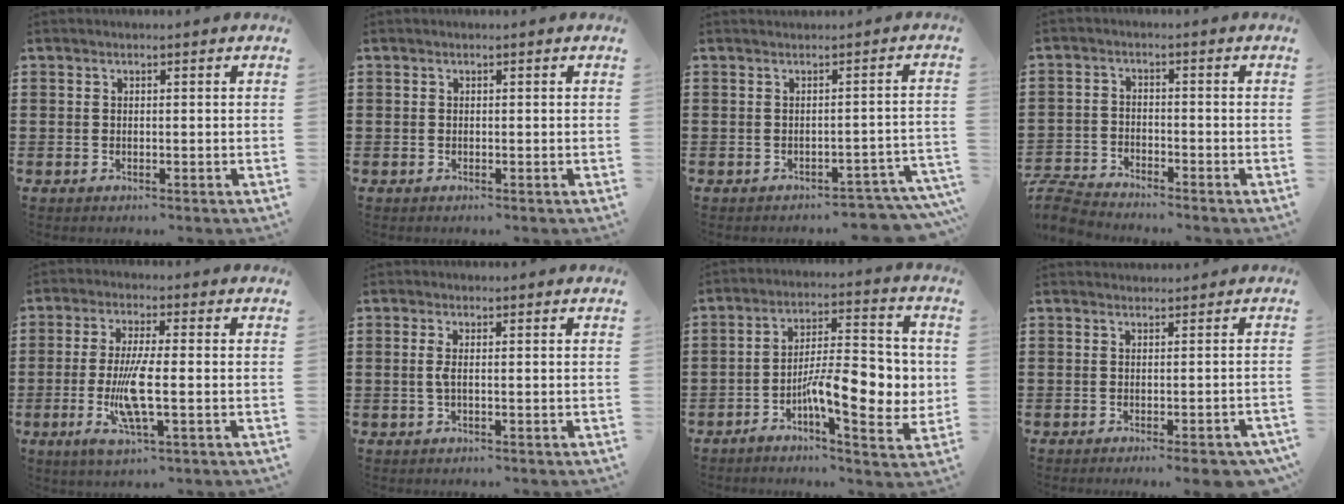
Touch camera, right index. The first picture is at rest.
{"total": 0.0}
{"total": 2.0, "force": [-1.9, 0.2, 0.6], "torque": [-0.016, -0.003, -0.040]}
{"total": 4.3, "force": [-4.2, 0.4, 0.5], "torque": [-0.033, -0.005, -0.093]}
{"total": 7.6, "force": [-1.5, 0.9, 7.4], "torque": [-0.153, -0.021, -0.032]}
{"total": 1.9, "force": [-0.2, 0.2, 1.8], "torque": [-0.044, -0.005, -0.006]}
{"total": 11.0, "force": [-2.3, 4.1, 9.9], "torque": [-0.157, -0.004, -0.039]}
{"total": 1.3, "force": [-1.0, -0.1, 0.8], "torque": [-0.015, -0.002, -0.017]}